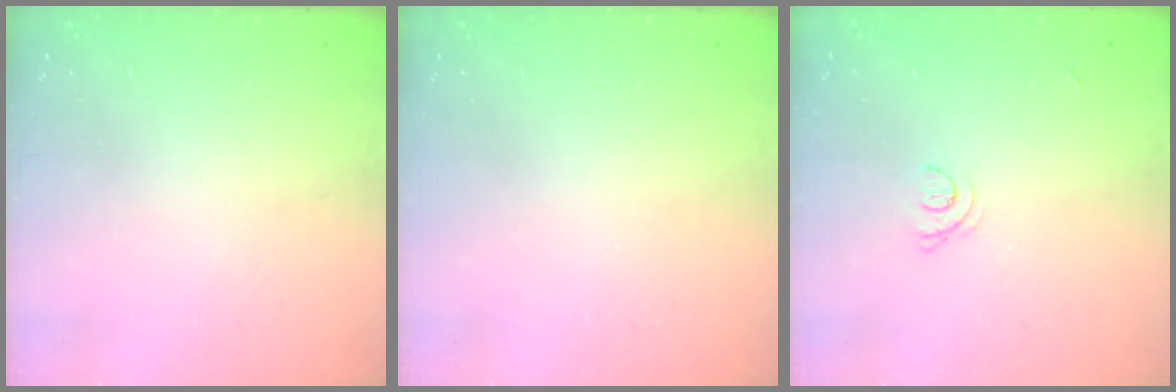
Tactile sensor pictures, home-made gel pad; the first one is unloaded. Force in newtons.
{"total": 0.0}
{"total": 3.4, "press": 3.4, "slide": 0.5}